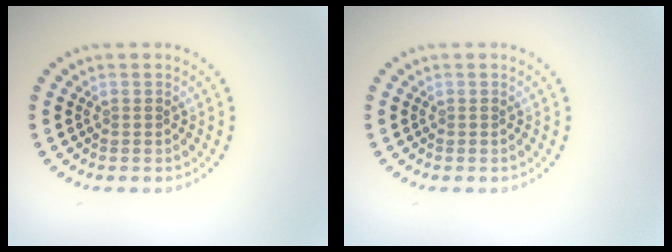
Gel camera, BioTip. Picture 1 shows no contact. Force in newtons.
{"total": 0.0}